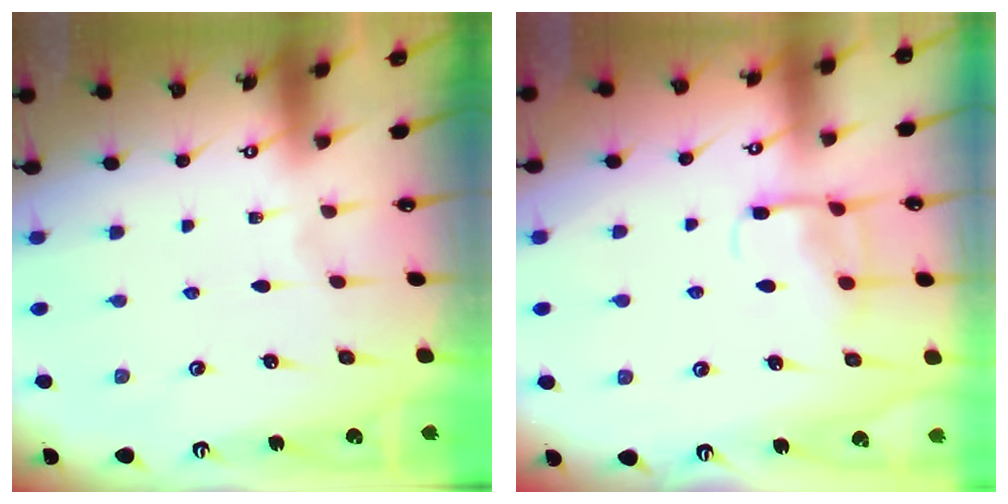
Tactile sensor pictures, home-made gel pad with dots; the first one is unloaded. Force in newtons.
{"total": 11.1, "press": 11.1, "slide": 1.1}